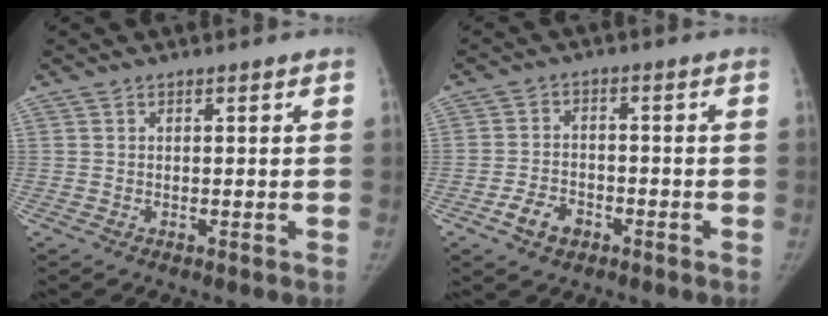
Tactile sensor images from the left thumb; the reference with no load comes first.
{"total": 5.4, "force": [-2.9, 3.7, 2.7], "torque": [-0.039, 0.020, -0.049]}